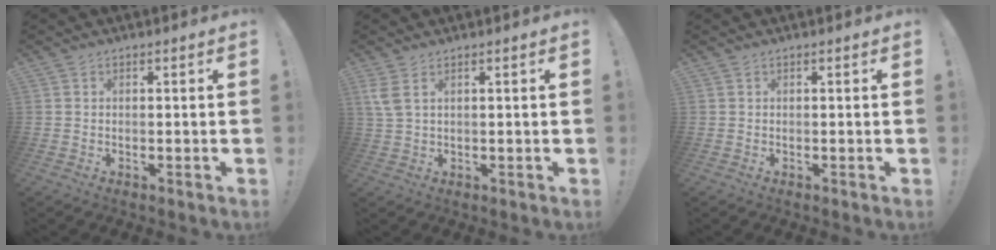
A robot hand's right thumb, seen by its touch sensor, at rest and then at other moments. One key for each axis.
{"total": 3.6, "fx": 1.7, "fy": 1.0, "fz": 2.9, "tx": -0.064, "ty": -0.002, "tz": 0.034}
{"total": 0.0}